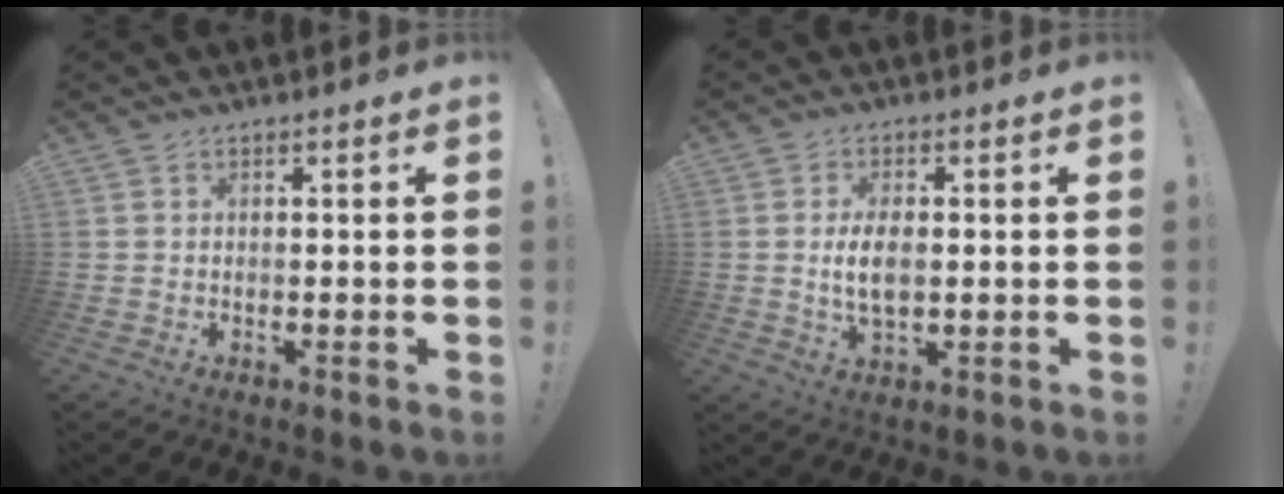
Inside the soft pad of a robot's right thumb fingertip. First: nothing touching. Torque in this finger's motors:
{"motor_torque": [0.38, 0.91, 0.35, -0.26, 0.02]}